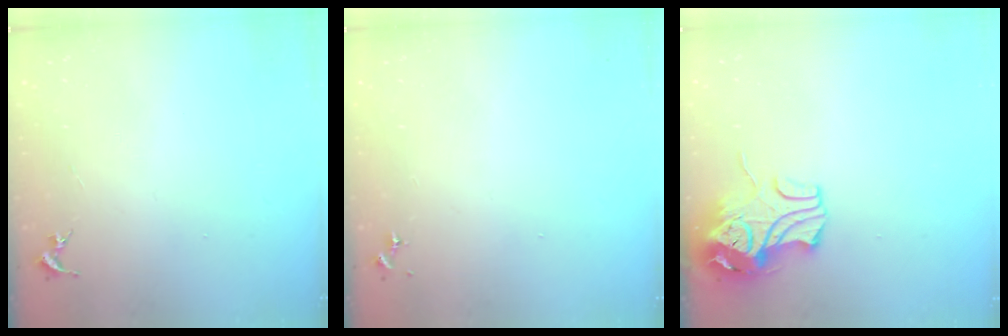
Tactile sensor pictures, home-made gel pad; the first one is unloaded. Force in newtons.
{"total": 0.0}
{"total": 10.8, "press": 10.6, "slide": 1.6}